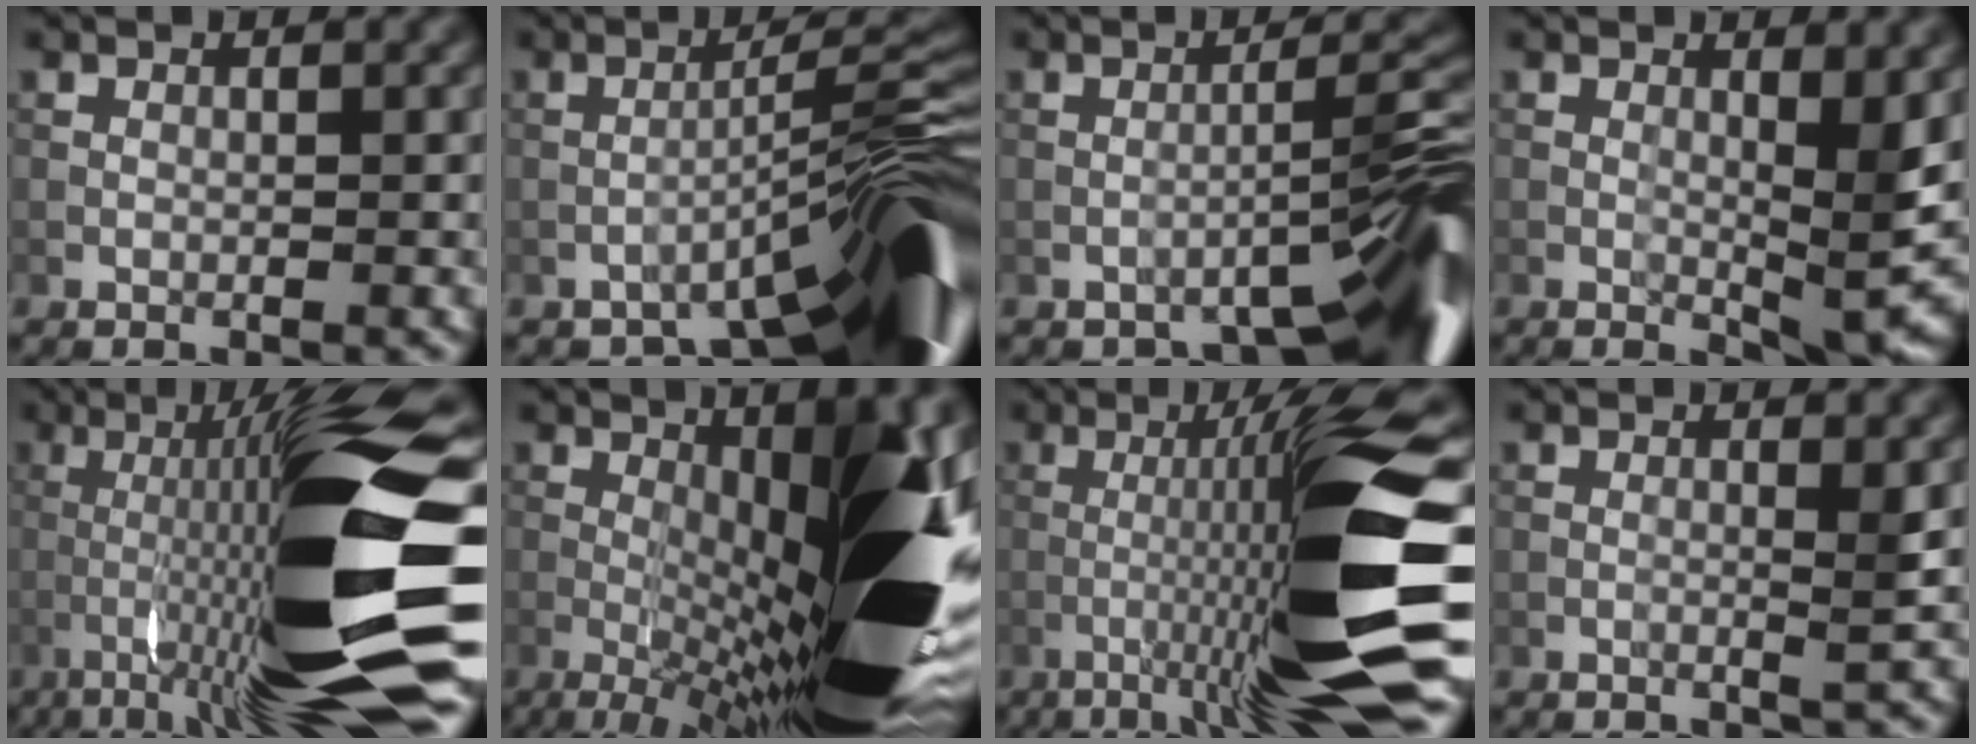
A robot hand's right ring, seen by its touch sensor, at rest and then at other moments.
{"total": 11.0, "force": [-6.7, 2.1, 8.5], "torque": [-0.107, 0.014, -0.107]}
{"total": 9.1, "force": [-4.7, 2.3, 7.4], "torque": [-0.082, 0.010, -0.068]}
{"total": 4.9, "force": [0.8, 1.5, 4.6], "torque": [-0.061, -0.008, 0.015]}
{"total": 17.3, "force": [-4.7, 1.8, 16.5], "torque": [-0.280, 0.022, -0.080]}
{"total": 18.3, "force": [-1.7, 4.6, 17.6], "torque": [-0.245, 0.023, -0.030]}
{"total": 13.4, "force": [-3.5, 0.4, 13.0], "torque": [-0.204, 0.032, -0.053]}
{"total": 1.3, "force": [0.1, 0.1, 1.3], "torque": [-0.020, -0.001, -0.004]}